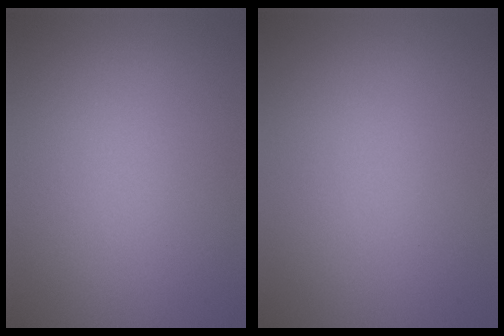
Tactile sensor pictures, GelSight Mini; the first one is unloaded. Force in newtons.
{"total": 0.0}